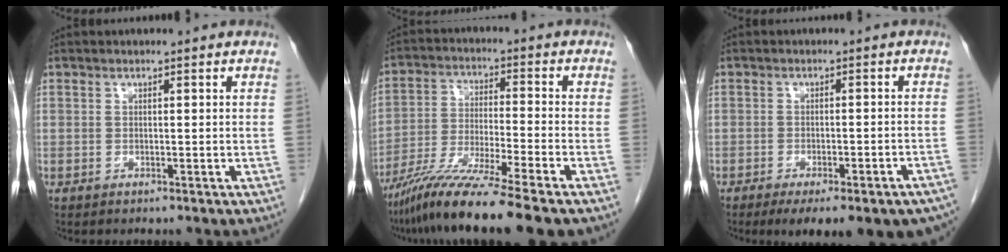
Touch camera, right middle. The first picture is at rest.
{"total": 13.1, "force": [-10.2, -1.4, 8.1], "torque": [-0.146, -0.039, -0.176]}
{"total": 17.1, "force": [-13.1, 4.1, 10.2], "torque": [-0.094, -0.001, -0.154]}